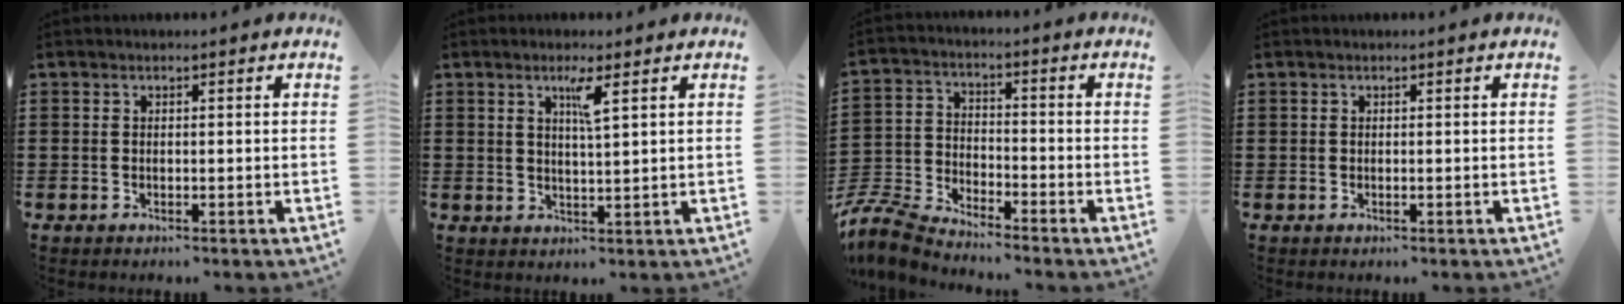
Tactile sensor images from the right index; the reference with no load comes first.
{"total": 3.3, "force": [1.7, 0.2, 2.9], "torque": [-0.054, -0.004, 0.025]}
{"total": 7.1, "force": [-6.9, 0.7, 1.5], "torque": [-0.060, -0.004, -0.144]}
{"total": 0.0}